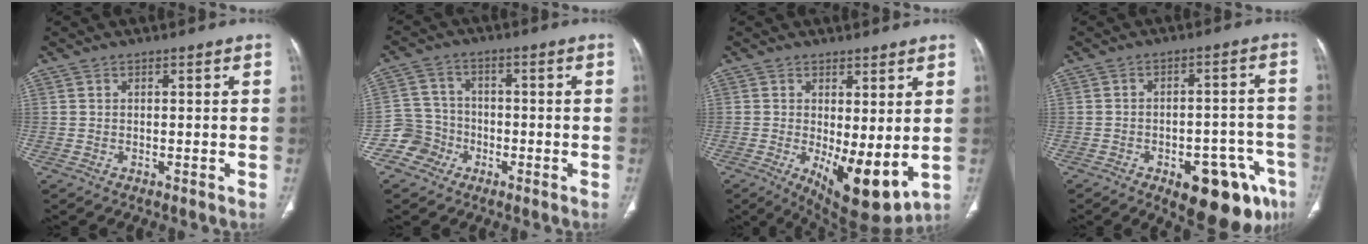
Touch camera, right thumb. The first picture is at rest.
{"total": 6.3, "force": [-3.1, 5.5, -0.1], "torque": [0.033, 0.031, -0.063]}
{"total": 11.0, "force": [-1.1, 4.1, 10.1], "torque": [-0.150, -0.028, -0.002]}
{"total": 16.5, "force": [-8.5, 7.3, 12.1], "torque": [-0.096, 0.045, -0.099]}